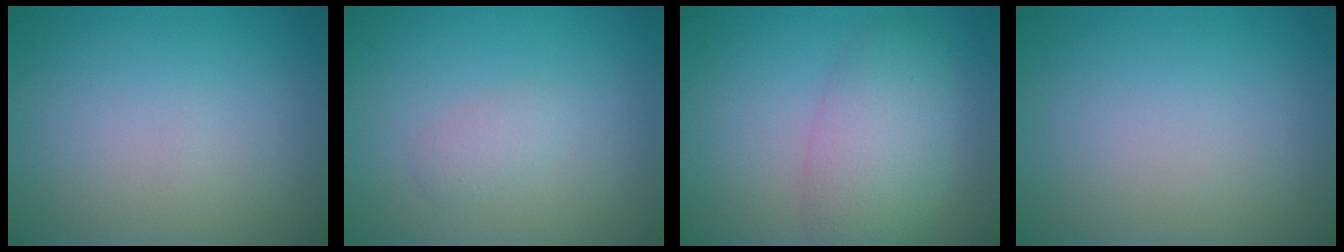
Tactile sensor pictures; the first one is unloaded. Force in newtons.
{"total": 1.2, "press": 1.2, "slide": 0.0}
{"total": 5.3, "press": 5.3, "slide": 0.1}
{"total": 0.0}